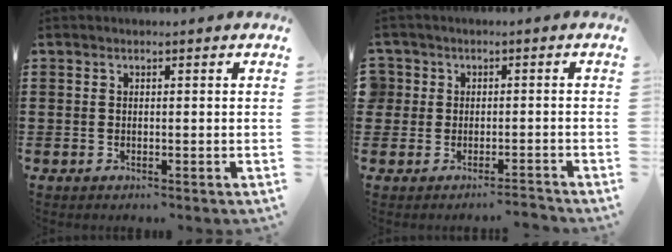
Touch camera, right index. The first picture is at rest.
{"total": 2.2, "force": [-1.7, 1.5, 0.0], "torque": [-0.008, 0.007, -0.040]}